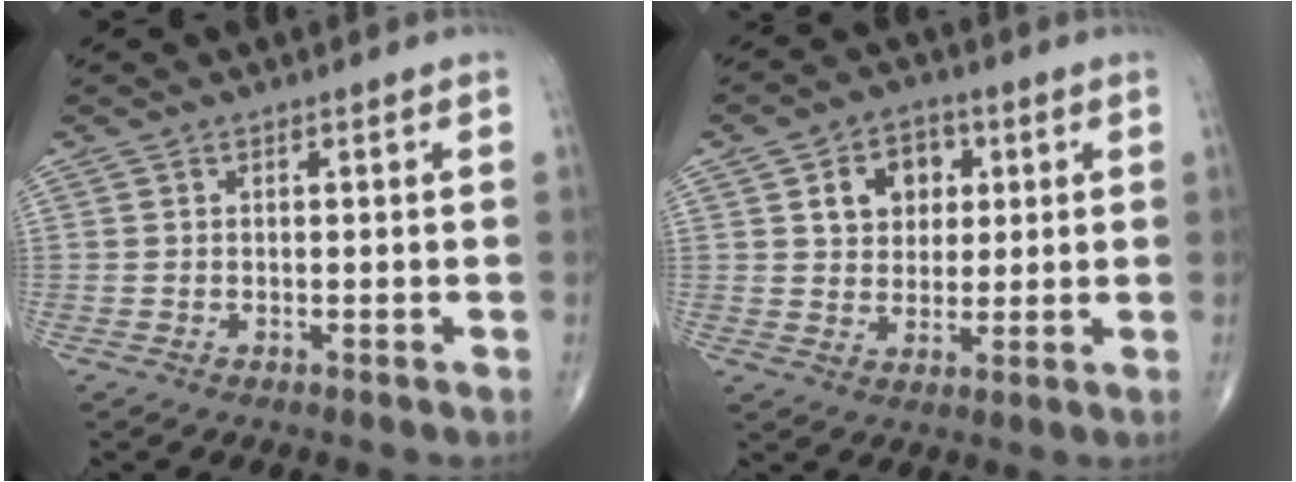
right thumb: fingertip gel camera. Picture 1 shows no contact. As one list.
[{"total": 8.6, "force": [2.7, 6.6, 4.7], "torque": [-0.032, -0.004, 0.042]}]